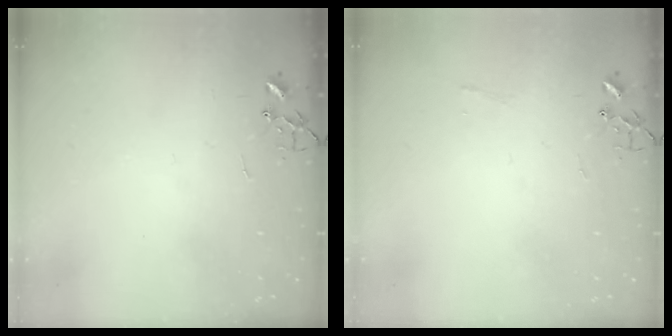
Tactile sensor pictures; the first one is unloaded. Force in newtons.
{"total": 3.7, "press": 3.7, "slide": 0.4}